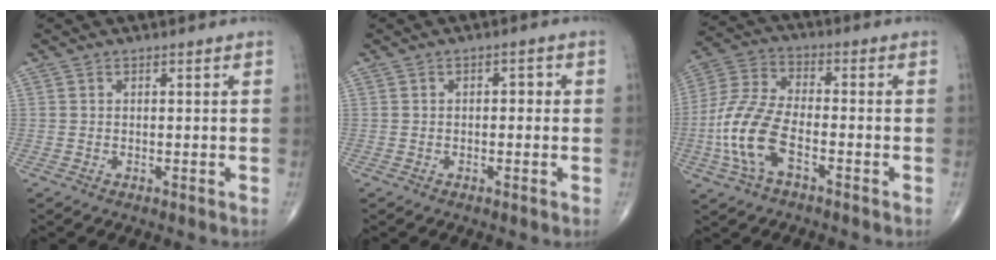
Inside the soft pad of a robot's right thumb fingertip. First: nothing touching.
{"total": 1.9, "force": [0.1, 1.1, 1.6], "torque": [-0.013, 0.008, -0.005]}
{"total": 12.6, "force": [-4.2, 5.9, 10.2], "torque": [-0.229, 0.025, -0.086]}